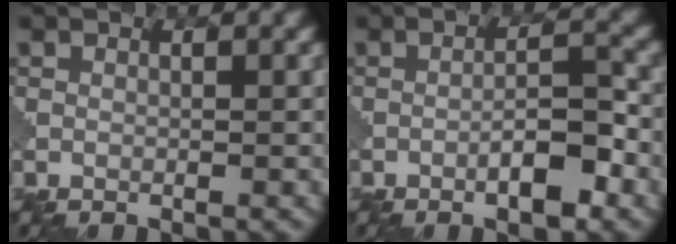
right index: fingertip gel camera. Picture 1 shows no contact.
{"total": 3.3, "force": [-2.2, 0.4, 2.4], "torque": [-0.042, 0.008, -0.036]}